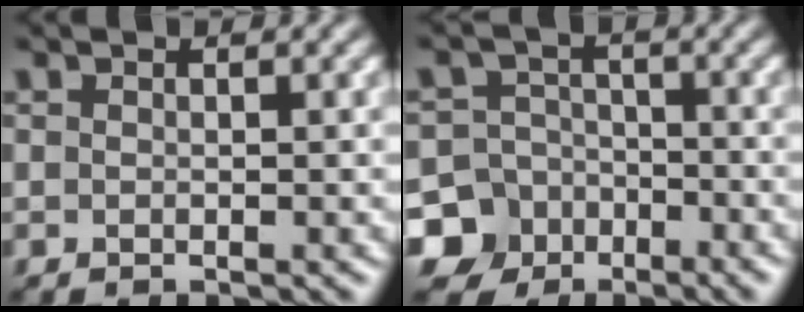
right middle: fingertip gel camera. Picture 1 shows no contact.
{"total": 8.3, "force": [-5.0, 6.5, 1.2], "torque": [-0.012, -0.021, -0.114]}